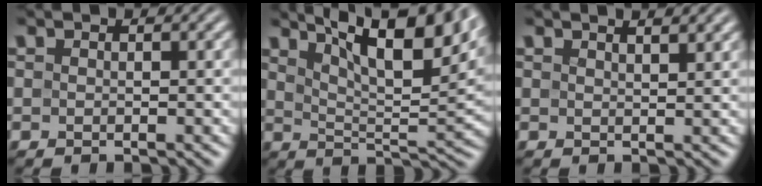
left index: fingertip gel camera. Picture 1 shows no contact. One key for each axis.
{"total": 12.1, "fx": 8.1, "fy": 3.7, "fz": 8.1, "tx": -0.113, "ty": 0.014, "tz": 0.102}
{"total": 2.3, "fx": 2.0, "fy": 0.7, "fz": 0.9, "tx": 0.001, "ty": 0.008, "tz": 0.013}